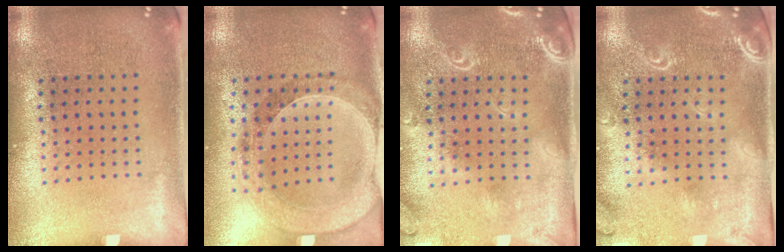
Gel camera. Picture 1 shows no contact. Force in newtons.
{"total": 1.4, "press": 1.4, "slide": 0.2}
{"total": 2.3, "press": 1.9, "slide": 1.2}
{"total": 2.1, "press": 1.9, "slide": 1.0}